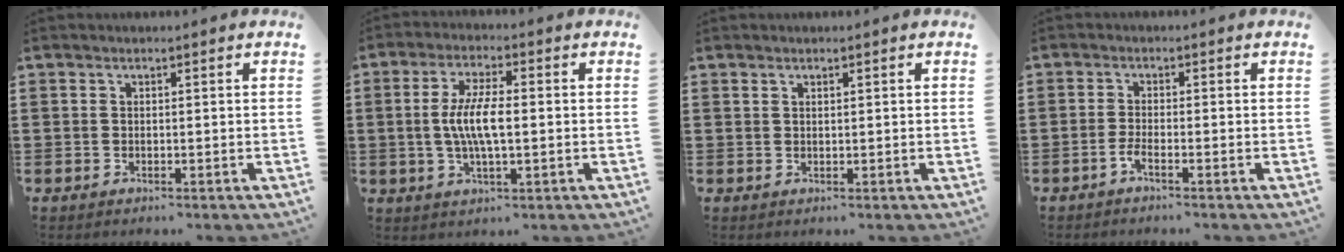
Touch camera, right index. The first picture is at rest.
{"total": 6.7, "force": [-0.5, 1.9, 6.4], "torque": [-0.135, -0.005, -0.015]}
{"total": 0.7, "force": [0.6, 0.3, 0.2], "torque": [-0.005, 0.002, 0.013]}
{"total": 1.9, "force": [-1.4, -0.1, 1.4], "torque": [-0.032, -0.008, -0.027]}